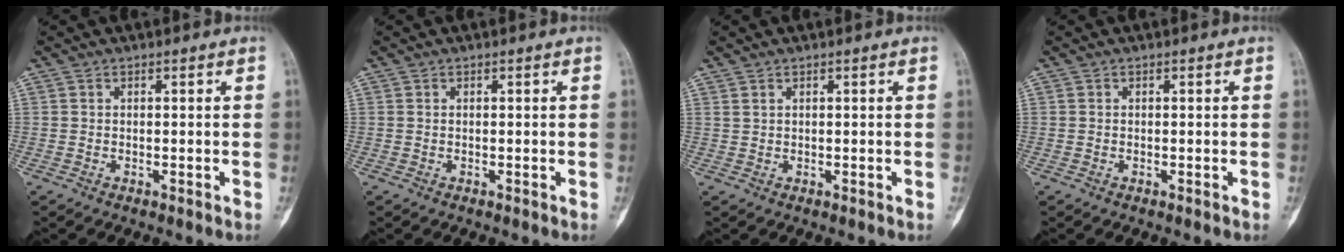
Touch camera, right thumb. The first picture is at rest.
{"total": 0.0}
{"total": 0.6, "force": [0.5, 0.2, 0.2], "torque": [-0.005, 0.000, 0.012]}
{"total": 0.0}